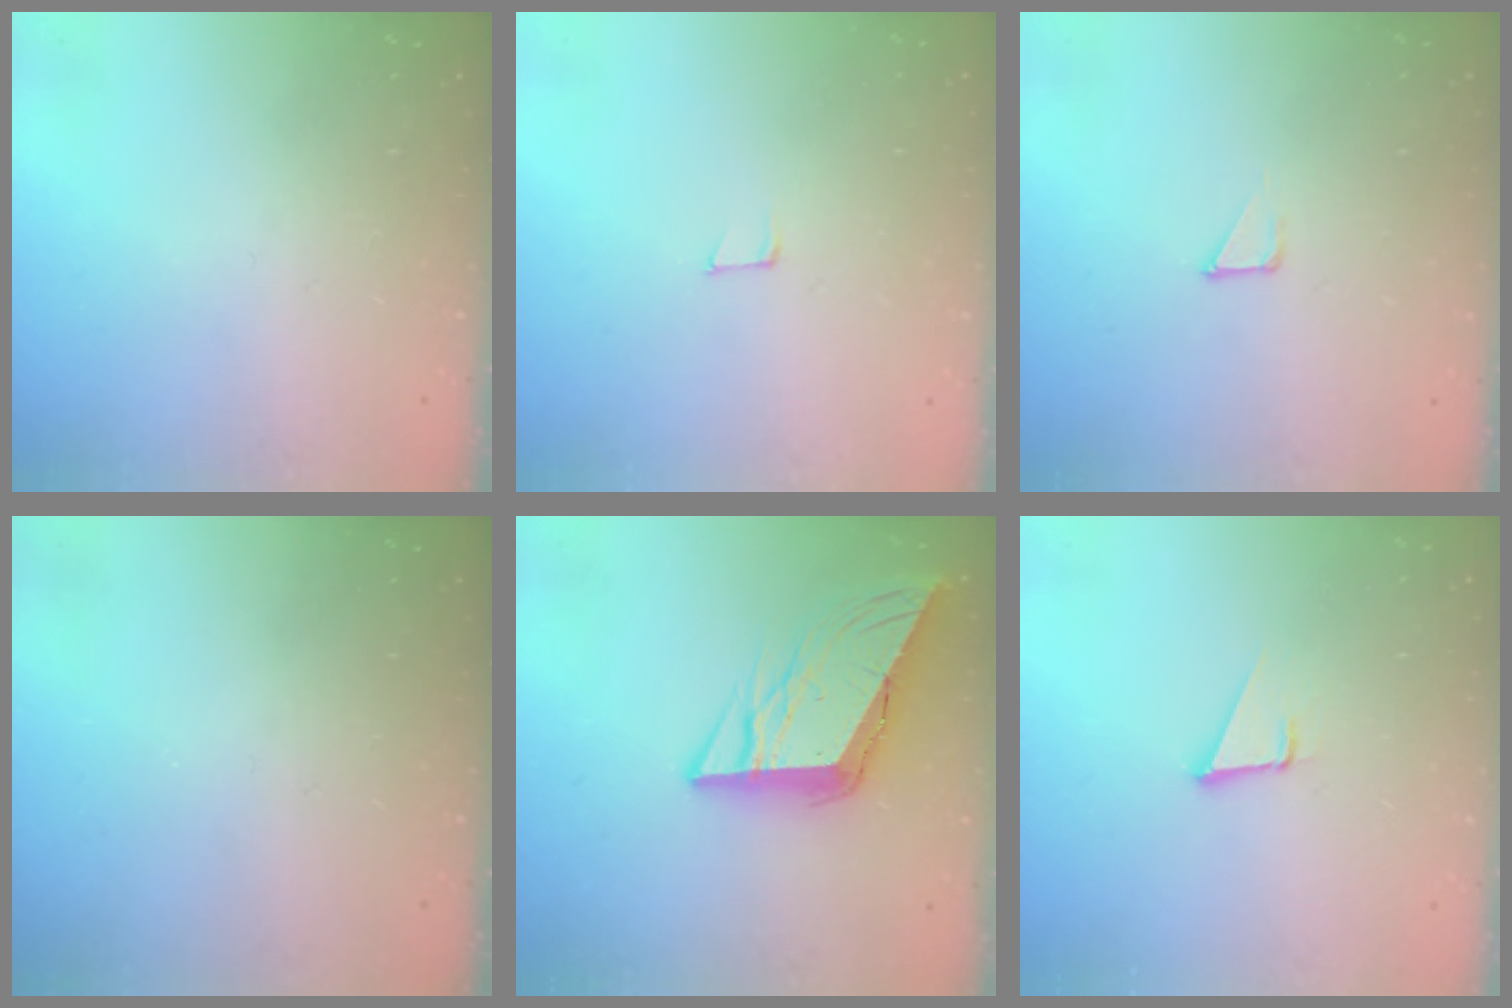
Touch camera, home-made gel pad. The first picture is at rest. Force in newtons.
{"total": 4.1, "press": 4.0, "slide": 1.1}
{"total": 2.9, "press": 2.9, "slide": 0.3}
{"total": 0.0}
{"total": 11.4, "press": 11.2, "slide": 1.9}
{"total": 3.4, "press": 2.4, "slide": 2.4}